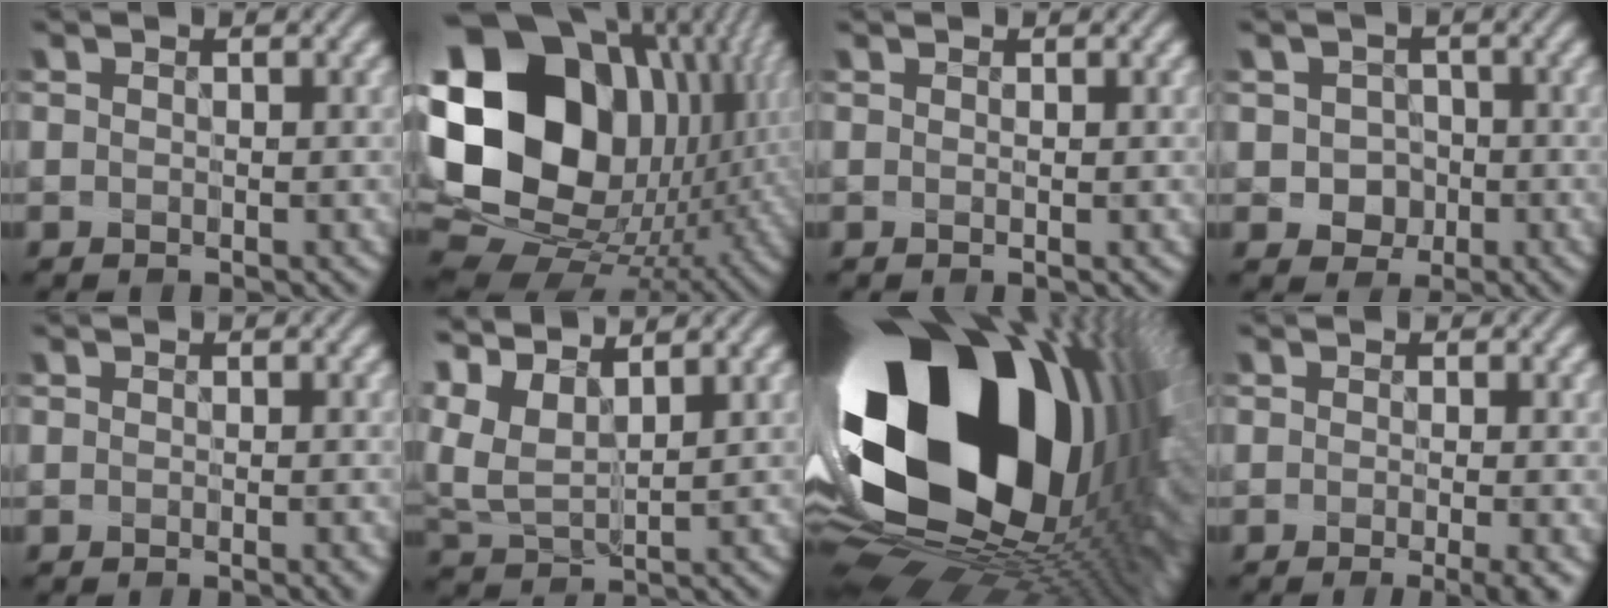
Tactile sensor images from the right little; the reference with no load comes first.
{"total": 22.1, "force": [3.7, 17.2, 13.4], "torque": [-0.317, -0.001, 0.082]}
{"total": 0.5, "force": [0.1, 0.0, 0.5], "torque": [-0.003, 0.002, 0.003]}
{"total": 2.9, "force": [-1.0, 2.5, 1.0], "torque": [0.004, 0.001, -0.014]}
{"total": 1.6, "force": [-0.7, 0.6, 1.4], "torque": [-0.007, -0.002, -0.006]}
{"total": 7.3, "force": [4.7, 3.4, 4.5], "torque": [-0.120, 0.036, 0.096]}
{"total": 22.5, "force": [3.5, 14.4, 16.9], "torque": [-0.314, -0.093, 0.095]}
{"total": 4.0, "force": [-1.6, 1.3, 3.4], "torque": [-0.041, -0.005, -0.018]}